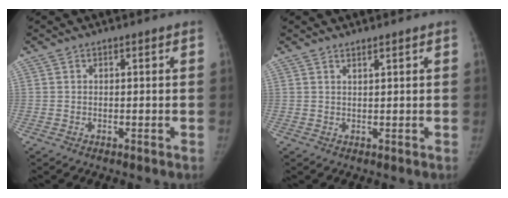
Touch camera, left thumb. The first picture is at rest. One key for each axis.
{"total": 1.1, "fx": 1.0, "fy": -0.1, "fz": 0.5, "tx": -0.008, "ty": -0.009, "tz": 0.019}